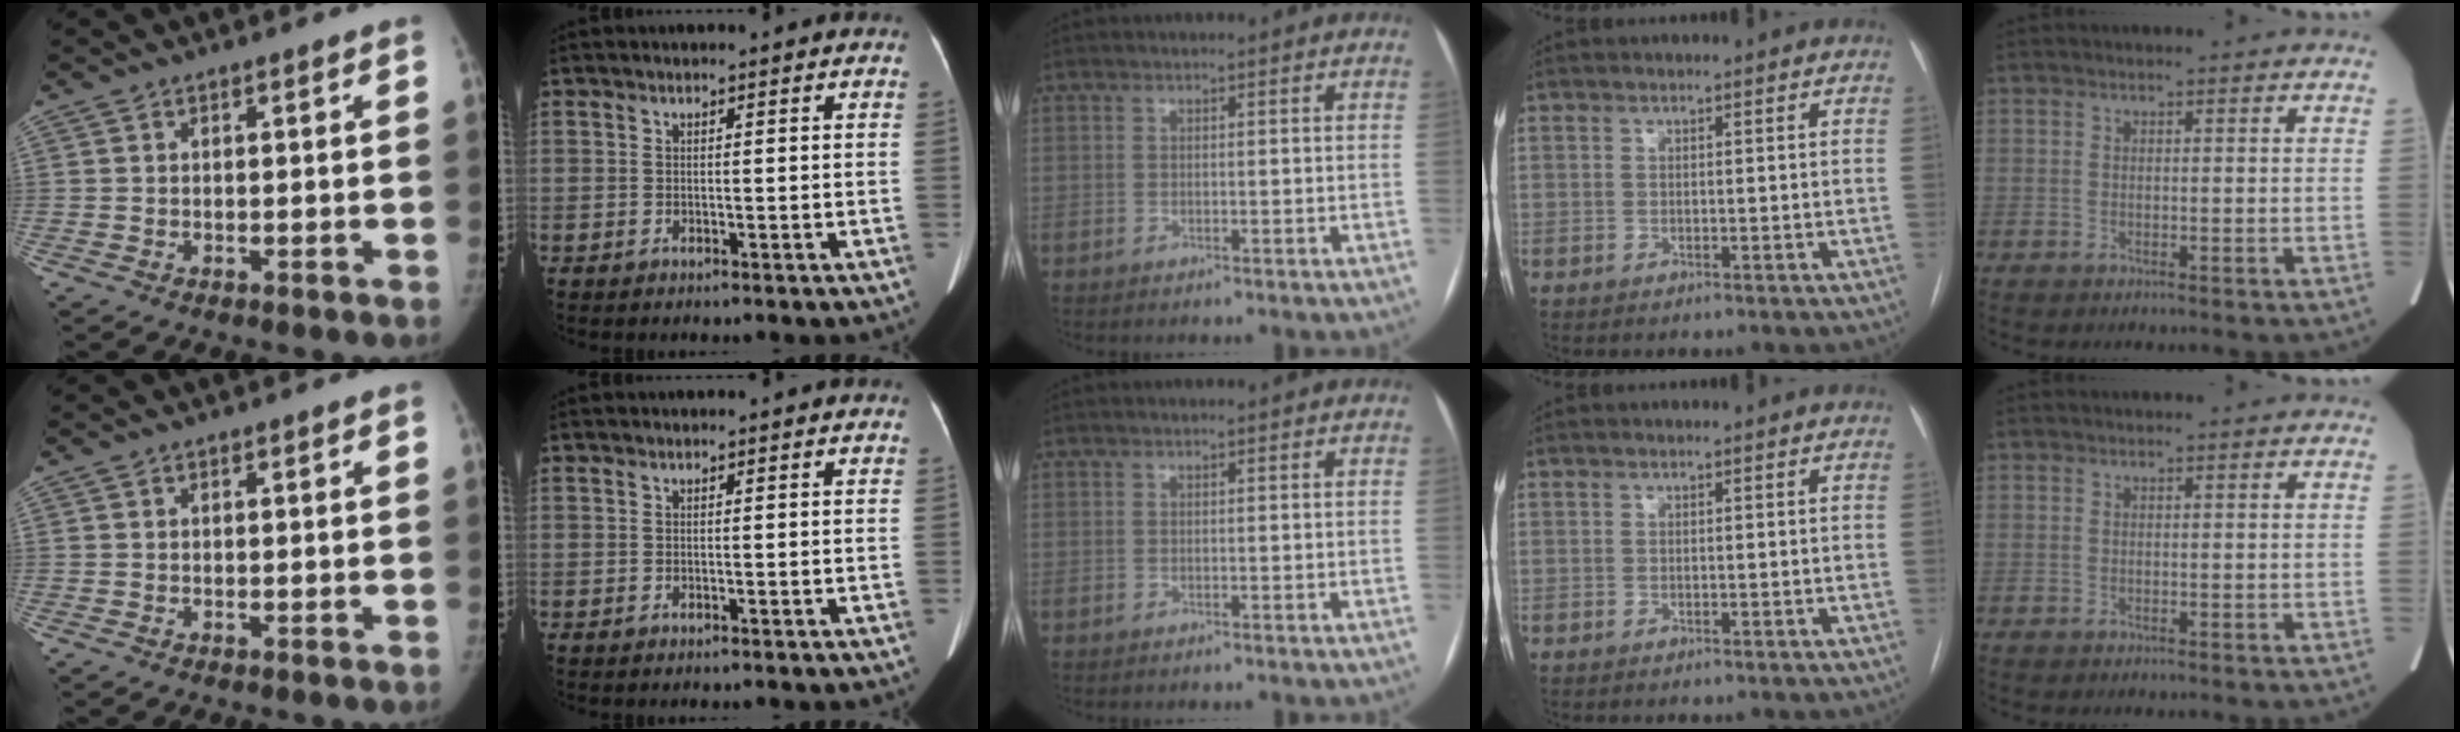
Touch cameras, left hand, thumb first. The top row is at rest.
{}